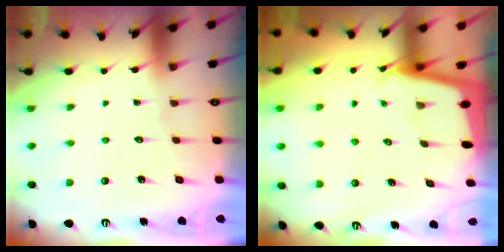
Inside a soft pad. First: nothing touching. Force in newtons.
{"total": 2.1, "press": 2.1, "slide": 0.1}